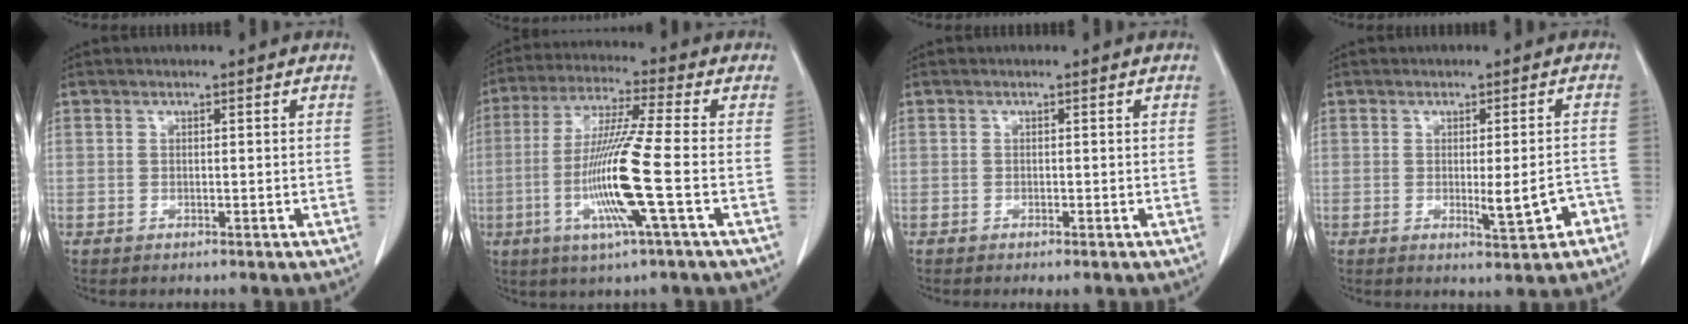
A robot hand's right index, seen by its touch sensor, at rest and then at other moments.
{"total": 12.9, "force": [-3.1, -1.2, 12.5], "torque": [-0.256, -0.017, -0.068]}
{"total": 0.7, "force": [-0.5, 0.1, 0.5], "torque": [-0.014, -0.004, -0.005]}
{"total": 5.2, "force": [-2.1, 0.9, 4.7], "torque": [-0.057, -0.003, -0.022]}